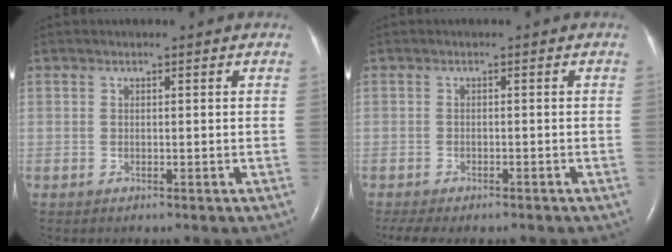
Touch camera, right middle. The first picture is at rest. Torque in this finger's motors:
{"motor_torque": [0.35, -0.33, 0.06, 0.02]}